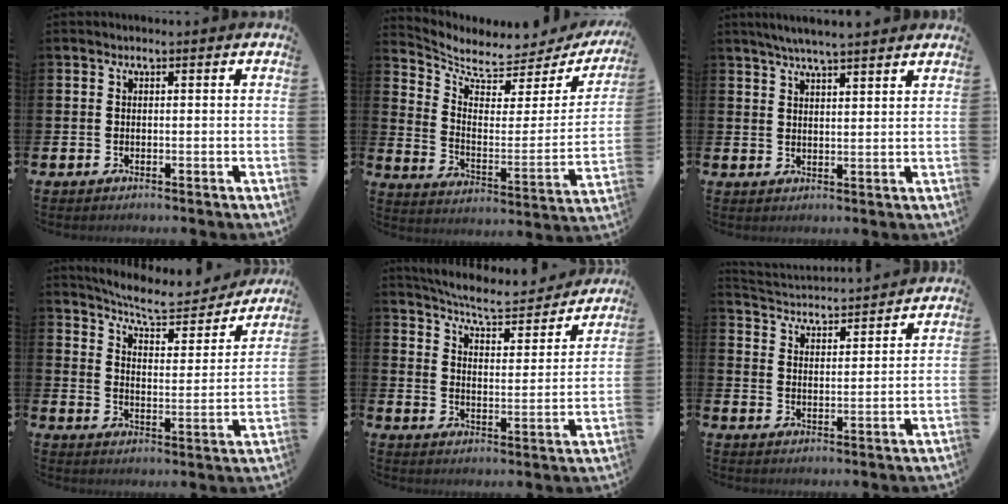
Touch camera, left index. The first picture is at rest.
{"total": 5.5, "force": [4.8, 2.1, 1.6], "torque": [-0.065, -0.044, 0.076]}
{"total": 4.7, "force": [4.5, -0.2, 1.5], "torque": [-0.036, -0.014, 0.079]}
{"total": 7.7, "force": [7.2, 1.2, 2.4], "torque": [-0.066, -0.051, 0.122]}
{"total": 6.6, "force": [6.3, 0.6, 2.0], "torque": [-0.061, -0.046, 0.105]}
{"total": 3.7, "force": [3.7, 0.2, -0.3], "torque": [-0.015, -0.036, 0.061]}